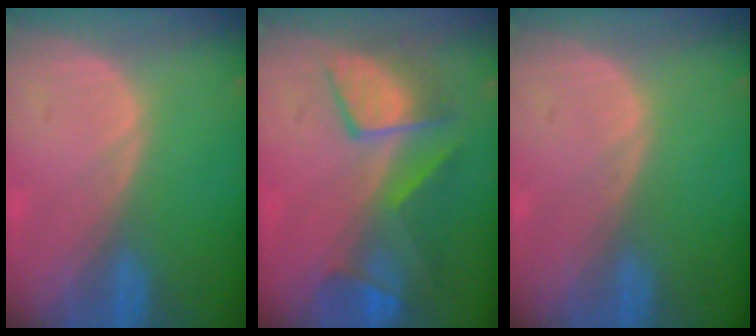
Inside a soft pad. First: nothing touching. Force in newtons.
{"total": 8.0, "press": 7.9, "slide": 1.6}
{"total": 0.0}